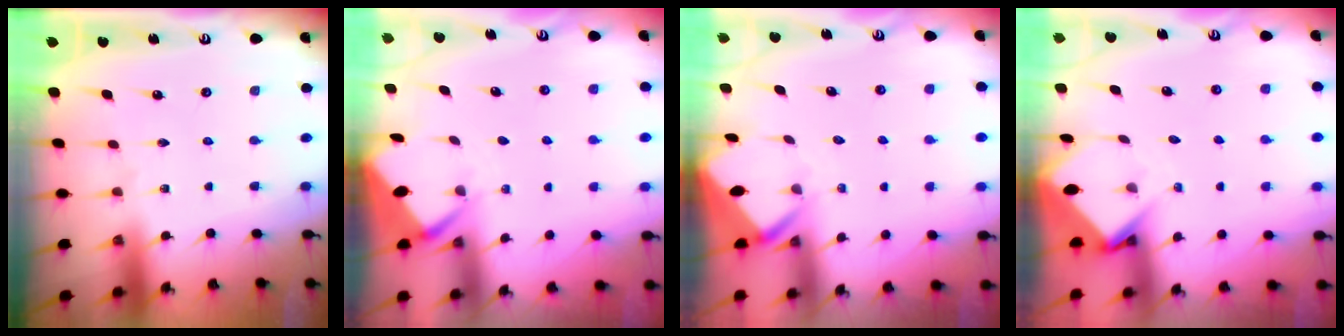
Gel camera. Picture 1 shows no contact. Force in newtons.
{"total": 2.6, "press": 2.6, "slide": 0.4}
{"total": 2.3, "press": 2.3, "slide": 0.2}
{"total": 3.7, "press": 3.7, "slide": 0.2}